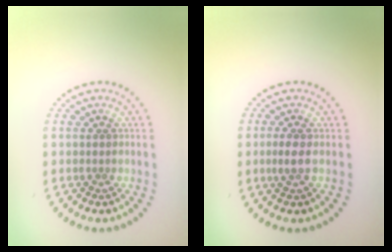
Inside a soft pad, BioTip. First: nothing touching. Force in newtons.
{"total": 1.4, "press": 1.4, "slide": 0.4}